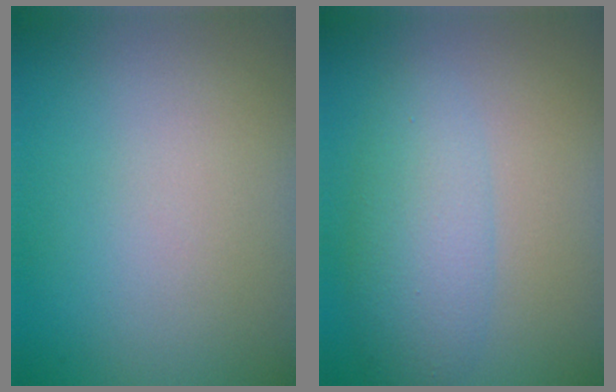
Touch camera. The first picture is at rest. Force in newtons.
{"total": 4.4, "press": 4.3, "slide": 0.4}